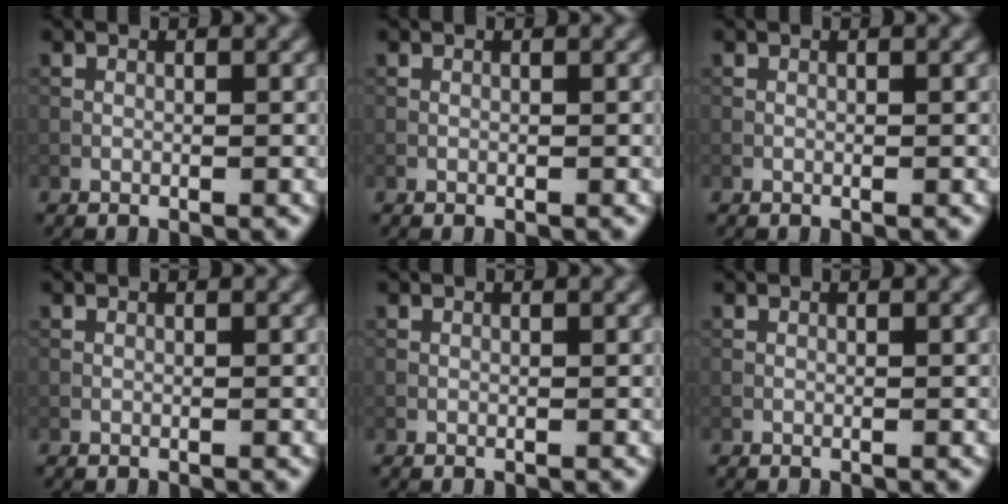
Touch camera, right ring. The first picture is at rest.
{"total": 0.0}
{"total": 0.0}
{"total": 0.0}
{"total": 0.0}
{"total": 0.0}